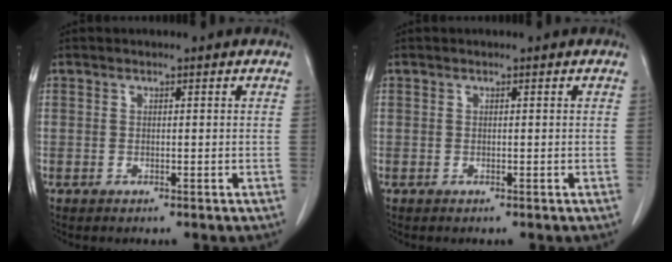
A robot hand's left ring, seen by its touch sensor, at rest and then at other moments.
{"total": 0.0}